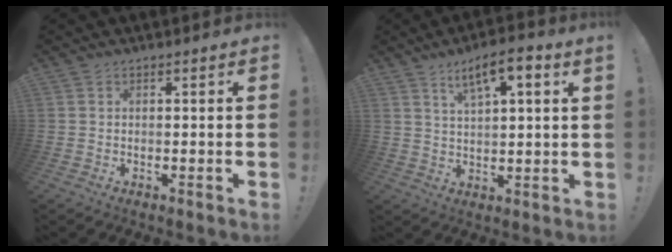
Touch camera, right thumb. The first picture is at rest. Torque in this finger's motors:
{"motor_torque": [0.52, 0.58, 0.12, 0.14, 0.03]}